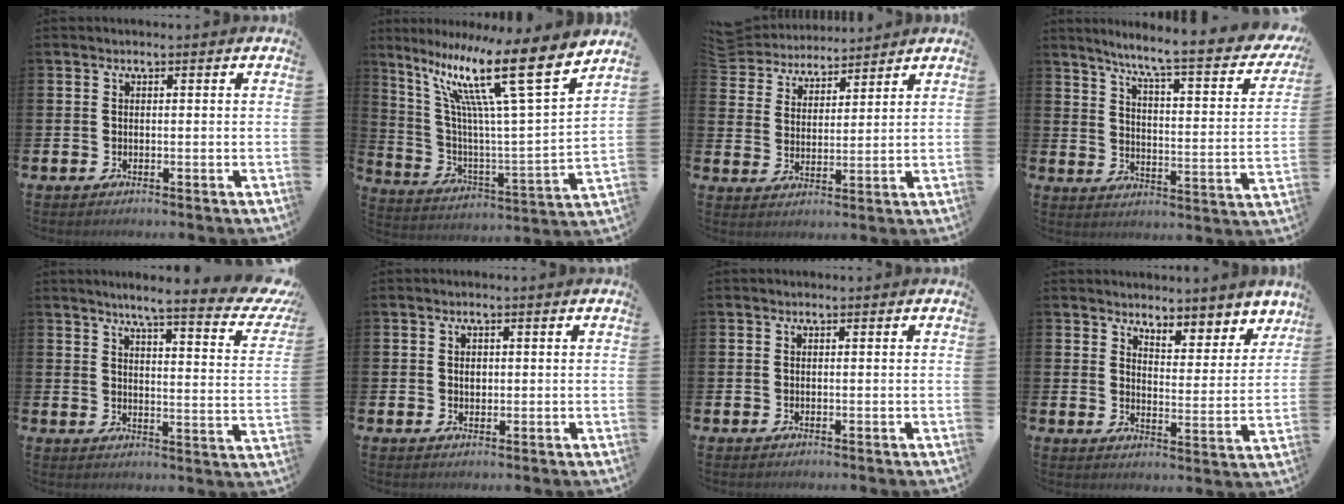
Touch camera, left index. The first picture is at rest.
{"total": 17.5, "force": [11.0, 2.5, 13.4], "torque": [-0.267, -0.062, 0.169]}
{"total": 5.1, "force": [4.8, 1.4, -0.7], "torque": [-0.019, -0.033, 0.086]}
{"total": 7.1, "force": [5.8, 0.4, 4.1], "torque": [-0.089, -0.052, 0.085]}
{"total": 5.9, "force": [4.9, 0.4, 3.2], "torque": [-0.053, -0.051, 0.069]}
{"total": 1.1, "force": [0.2, 0.8, 0.7], "torque": [0.003, 0.000, -0.001]}
{"total": 0.0}
{"total": 4.8, "force": [4.6, 1.3, 0.0], "torque": [-0.013, -0.045, 0.077]}